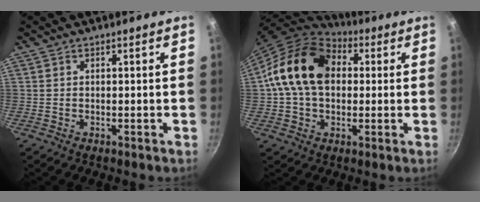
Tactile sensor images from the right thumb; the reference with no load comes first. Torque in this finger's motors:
{"motor_torque": [1.95, 3.06, 0.82, -0.65, 0.22]}